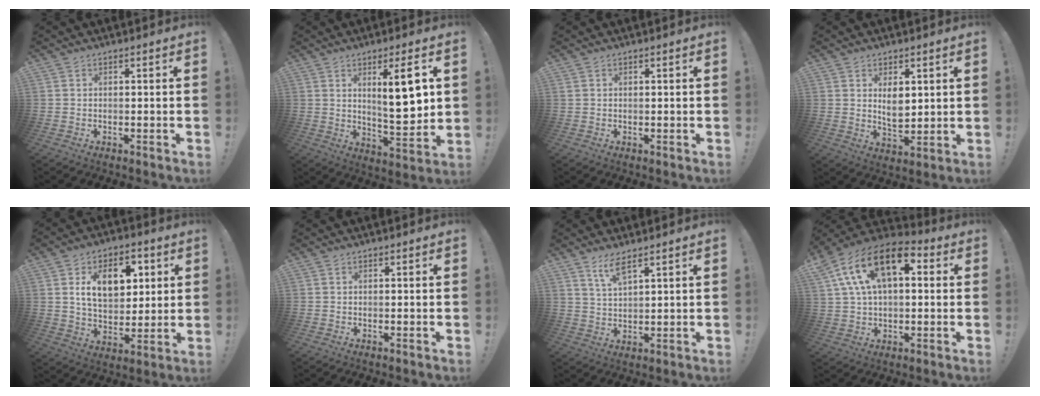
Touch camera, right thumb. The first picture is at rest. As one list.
[{"total": 12.6, "force": [3.6, 2.9, 11.7], "torque": [-0.160, -0.018, 0.052]}, {"total": 0.0}, {"total": 6.4, "force": [2.5, 4.2, 4.2], "torque": [-0.054, -0.019, 0.044]}, {"total": 14.3, "force": [5.0, 9.7, 9.1], "torque": [-0.128, -0.007, 0.093]}, {"total": 0.0}, {"total": 5.6, "force": [4.1, 0.9, 3.8], "torque": [-0.075, -0.015, 0.071]}, {"total": 17.8, "force": [6.6, 10.6, 12.7], "torque": [-0.230, -0.005, 0.117]}]